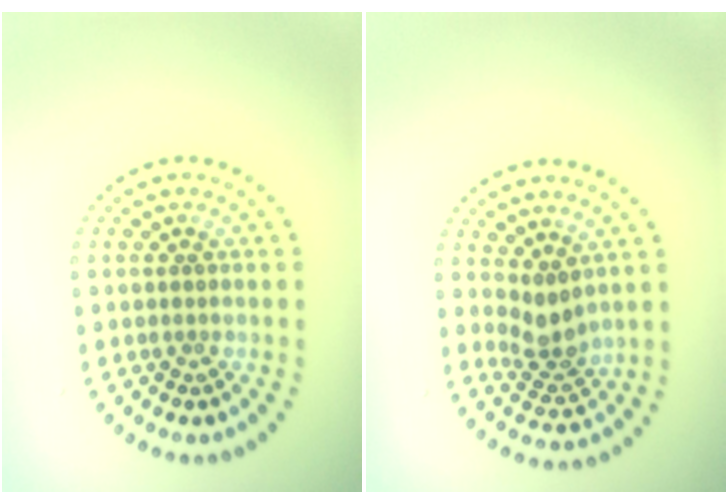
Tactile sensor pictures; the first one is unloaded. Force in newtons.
{"total": 2.6, "press": 2.0, "slide": 1.5}